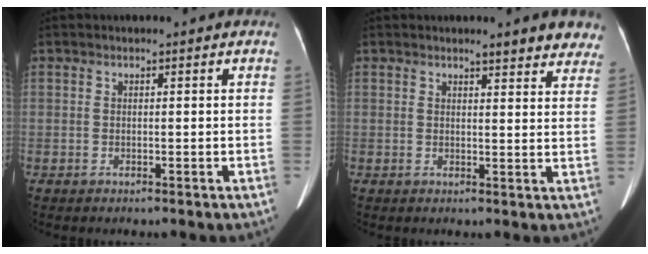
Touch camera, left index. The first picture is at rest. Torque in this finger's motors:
{"motor_torque": [1.06, -1.08, 0.59, 0.05]}